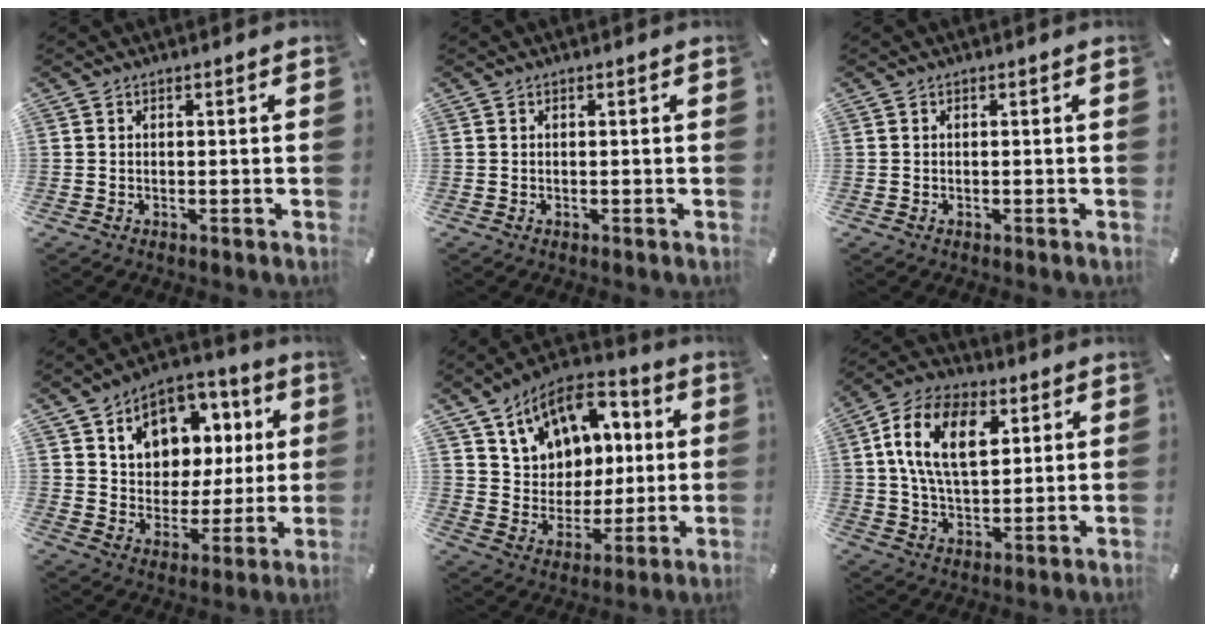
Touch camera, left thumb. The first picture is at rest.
{"total": 0.0}
{"total": 0.0}
{"total": 12.5, "force": [4.7, 10.6, 4.7], "torque": [-0.074, -0.022, 0.089]}
{"total": 14.2, "force": [6.7, 11.3, 5.3], "torque": [-0.099, -0.029, 0.129]}
{"total": 15.5, "force": [4.5, 9.5, 11.4], "torque": [-0.227, 0.008, 0.077]}